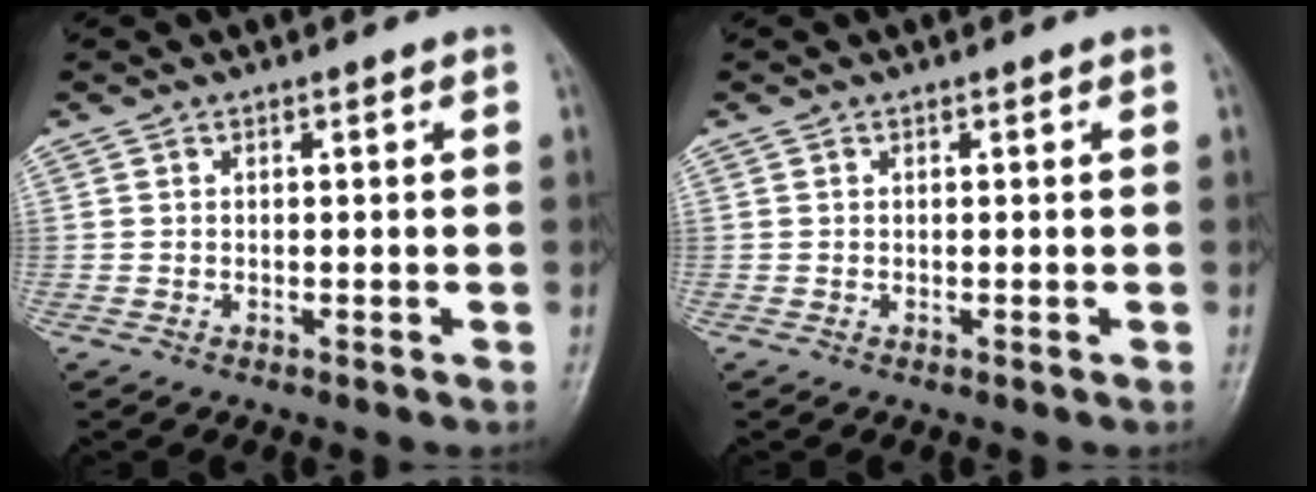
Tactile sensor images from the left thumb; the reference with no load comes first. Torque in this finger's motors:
{"motor_torque": [0.00, 0.00, 0.00, 0.00, 0.00]}